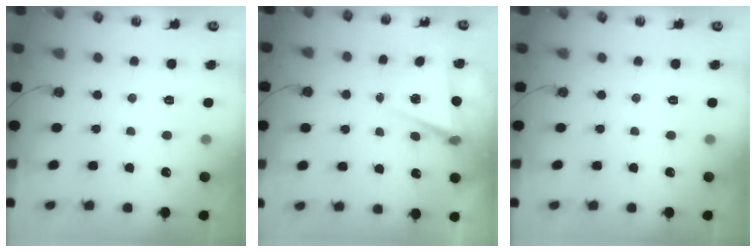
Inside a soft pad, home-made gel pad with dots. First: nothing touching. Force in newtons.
{"total": 6.1, "press": 4.1, "slide": 4.4}
{"total": 0.0}